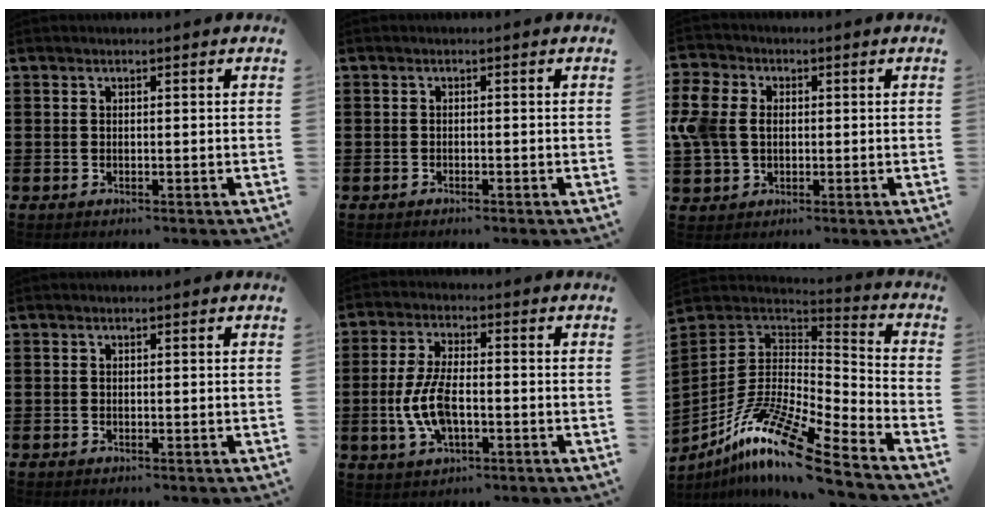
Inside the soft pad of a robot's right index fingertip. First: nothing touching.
{"total": 0.5, "force": [-0.5, 0.1, 0.1], "torque": [-0.003, 0.000, -0.010]}
{"total": 6.1, "force": [0.3, 5.0, 3.6], "torque": [-0.116, 0.003, -0.005]}
{"total": 0.0}
{"total": 8.7, "force": [-1.8, 4.2, 7.4], "torque": [-0.169, -0.001, -0.037]}
{"total": 14.3, "force": [-9.6, 2.2, 10.3], "torque": [-0.205, 0.013, -0.186]}